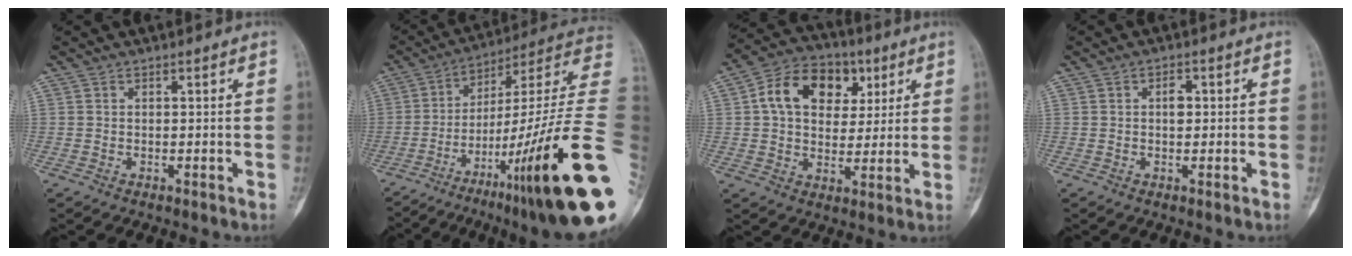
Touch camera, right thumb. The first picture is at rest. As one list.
[{"total": 32.8, "force": [-10.2, 5.9, 30.6], "torque": [-0.368, 0.058, -0.160]}, {"total": 14.3, "force": [4.1, 10.6, 8.7], "torque": [-0.113, 0.007, 0.060]}, {"total": 2.3, "force": [0.2, 1.4, 1.8], "torque": [-0.026, 0.003, 0.001]}]